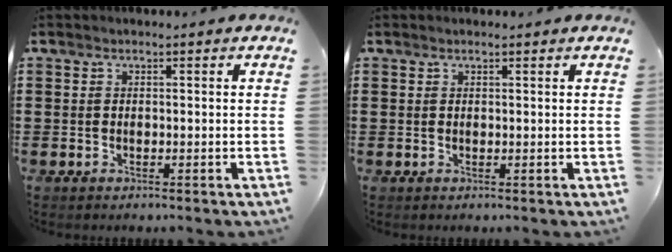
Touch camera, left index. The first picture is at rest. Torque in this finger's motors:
{"motor_torque": [2.14, 0.00, -0.02, -0.06]}